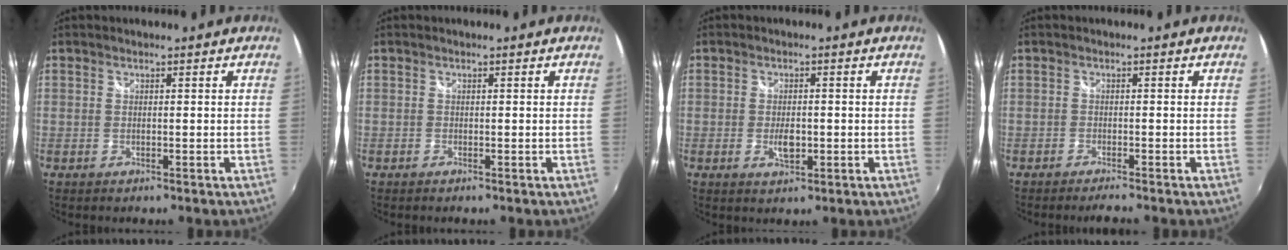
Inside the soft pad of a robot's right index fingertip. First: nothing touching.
{"total": 0.0}
{"total": 3.5, "force": [-0.8, 1.8, 2.8], "torque": [-0.050, -0.005, -0.013]}
{"total": 2.3, "force": [-2.0, -0.1, 1.0], "torque": [-0.023, -0.012, -0.037]}